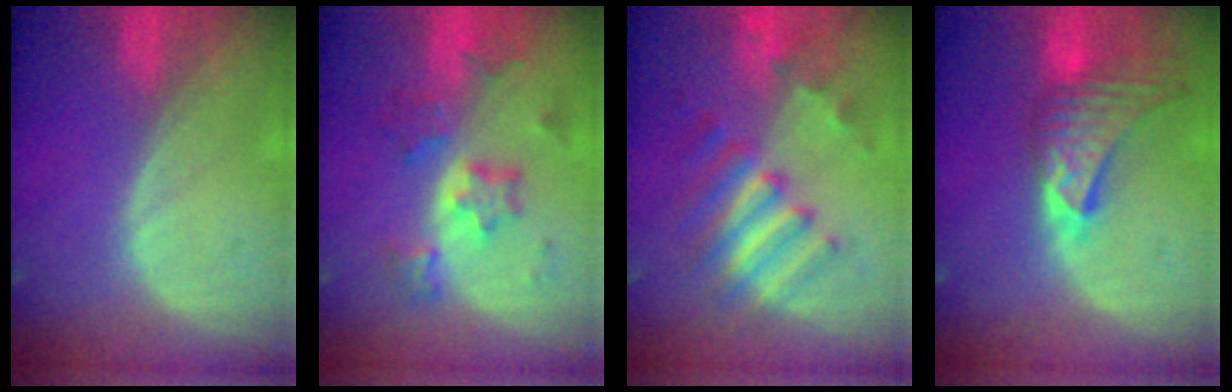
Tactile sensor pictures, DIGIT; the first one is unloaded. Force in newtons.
{"total": 6.8, "press": 6.6, "slide": 1.5}
{"total": 7.8, "press": 7.7, "slide": 0.9}
{"total": 9.1, "press": 8.2, "slide": 3.8}